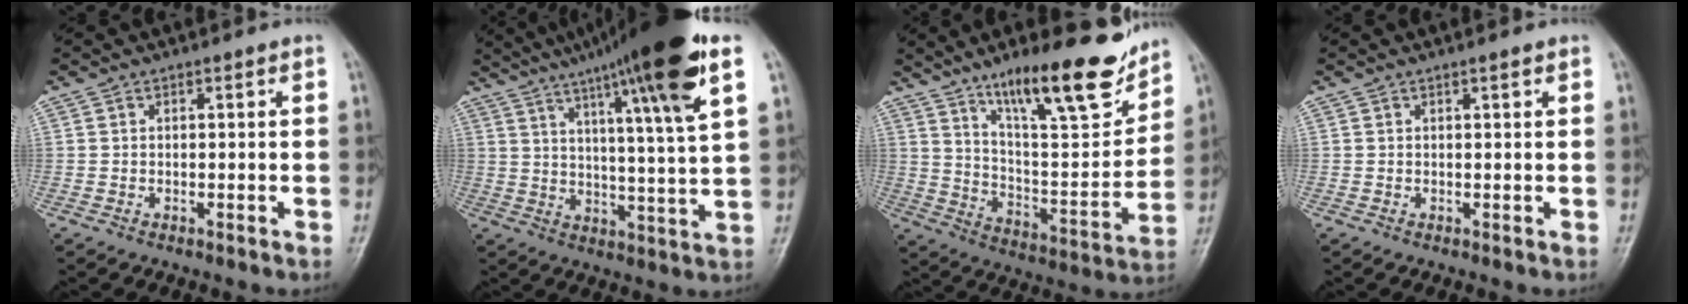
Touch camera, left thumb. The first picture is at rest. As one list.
[{"total": 21.0, "force": [12.1, 1.2, 17.1], "torque": [-0.256, -0.027, 0.178]}, {"total": 20.9, "force": [14.3, 5.5, 14.3], "torque": [-0.187, -0.076, 0.237]}, {"total": 0.7, "force": [0.5, 0.0, 0.4], "torque": [-0.008, -0.003, 0.009]}]